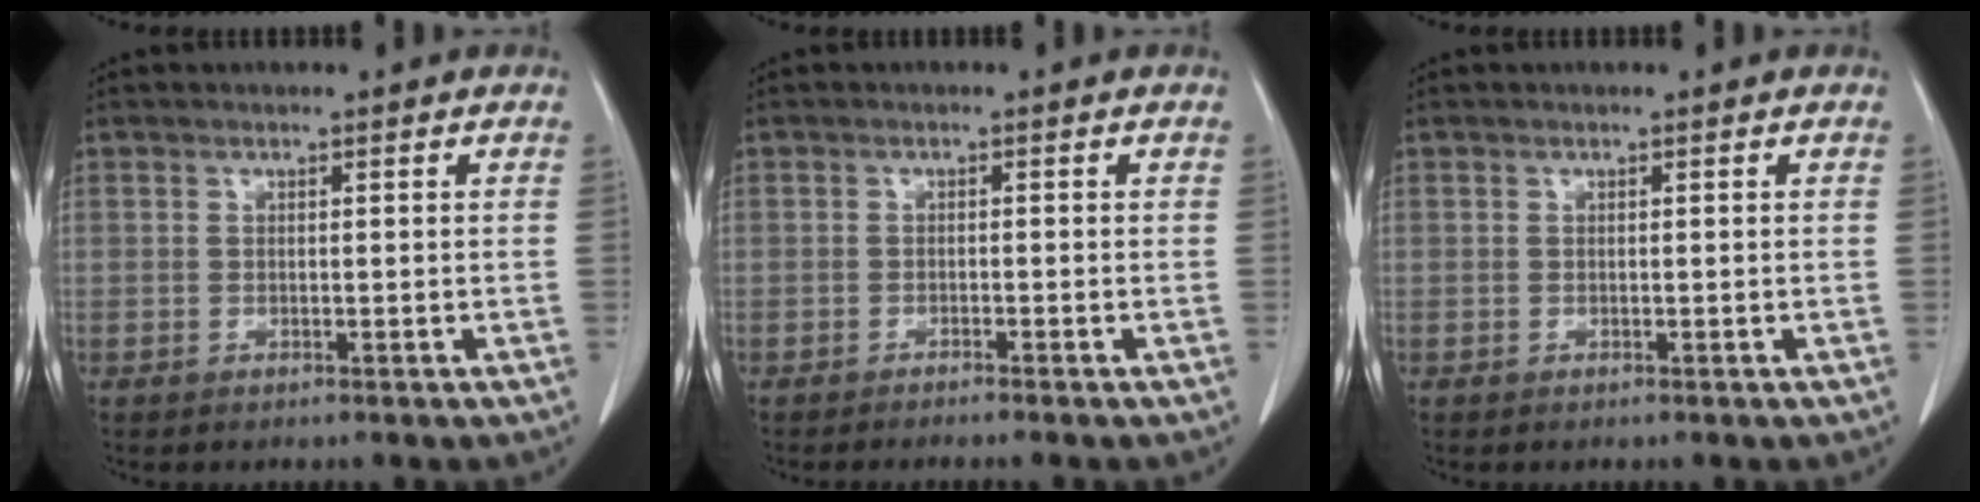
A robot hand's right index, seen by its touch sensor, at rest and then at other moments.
{"total": 2.4, "force": [-2.1, -0.4, 1.1], "torque": [-0.012, 0.002, -0.030]}
{"total": 0.0}